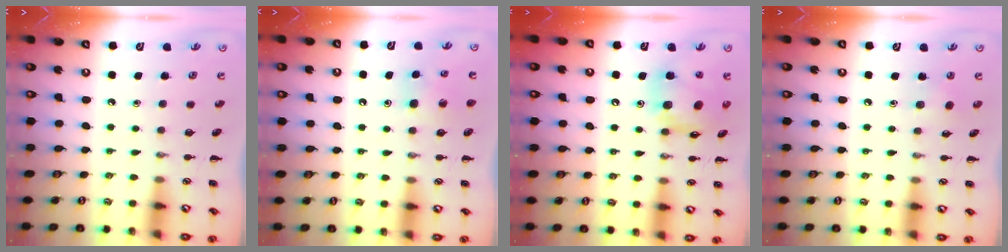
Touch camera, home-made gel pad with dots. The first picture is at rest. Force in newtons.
{"total": 4.7, "press": 4.5, "slide": 1.2}
{"total": 13.2, "press": 12.7, "slide": 3.6}
{"total": 4.4, "press": 4.2, "slide": 1.1}